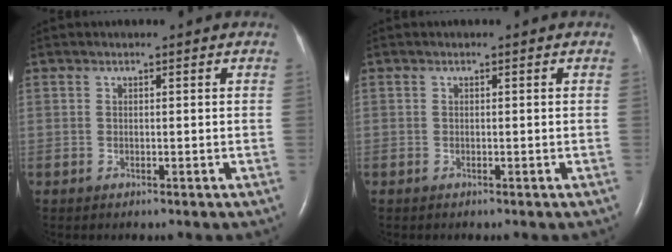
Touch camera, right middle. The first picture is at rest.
{"total": 0.0}